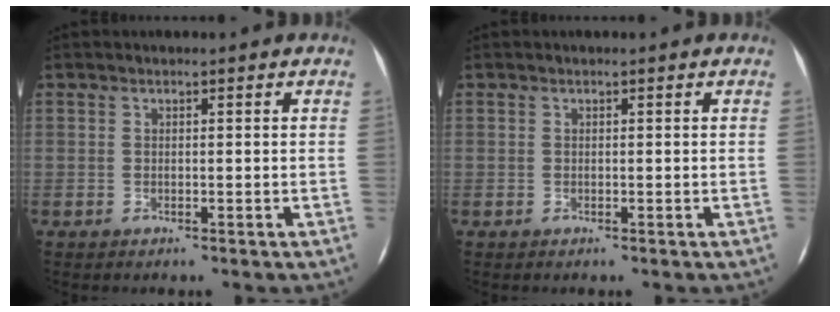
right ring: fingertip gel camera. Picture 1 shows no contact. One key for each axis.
{"total": 0.0}